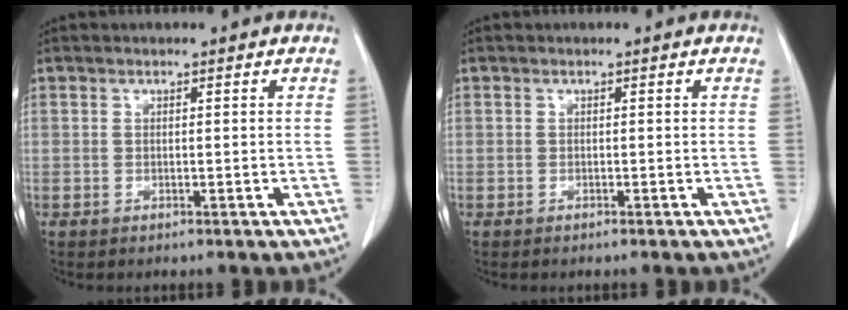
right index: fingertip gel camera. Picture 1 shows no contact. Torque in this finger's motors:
{"motor_torque": [-0.02, 0.00, 0.00, 0.01]}